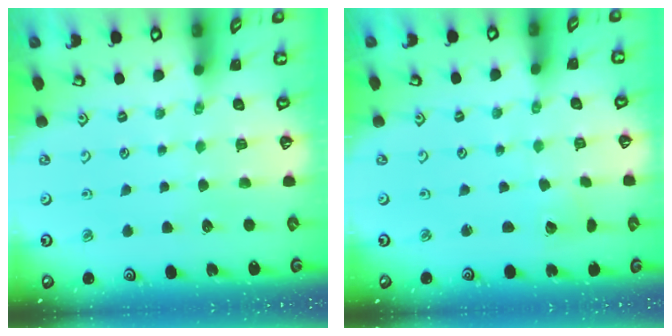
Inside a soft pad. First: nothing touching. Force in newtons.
{"total": 1.3, "press": 1.3, "slide": 0.0}